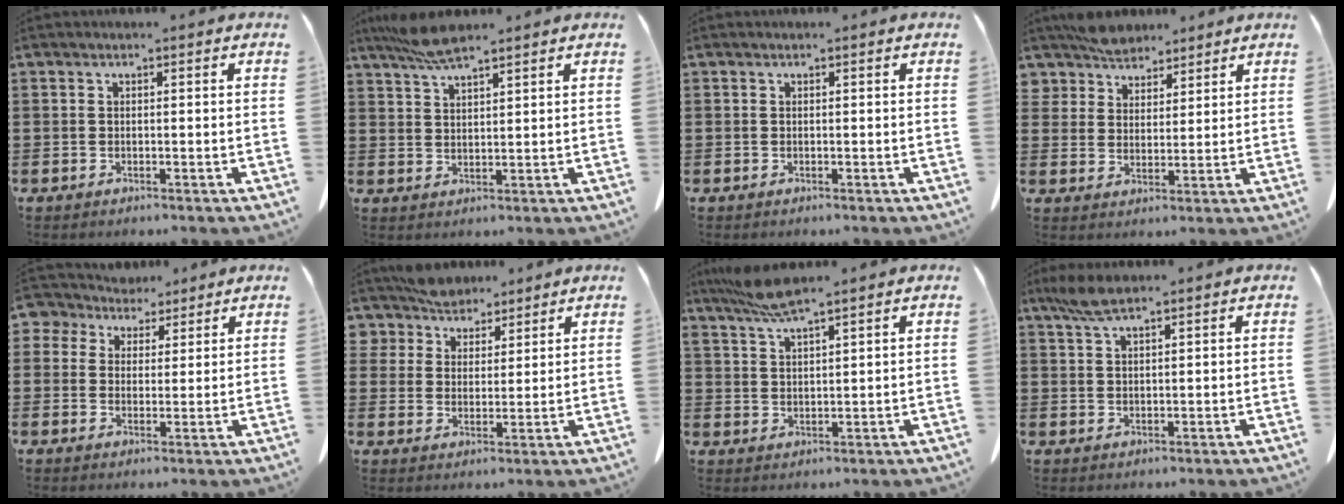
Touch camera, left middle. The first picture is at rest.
{"total": 5.4, "force": [4.3, 0.9, 3.0], "torque": [-0.071, -0.004, 0.081]}
{"total": 0.0}
{"total": 5.7, "force": [5.2, 2.4, 0.3], "torque": [-0.031, -0.012, 0.101]}
{"total": 4.6, "force": [3.4, 3.0, 0.5], "torque": [-0.035, -0.006, 0.062]}
{"total": 6.4, "force": [5.9, 2.6, 0.2], "torque": [-0.037, -0.024, 0.112]}
{"total": 5.3, "force": [4.5, 0.5, 2.8], "torque": [-0.068, -0.010, 0.083]}
{"total": 4.4, "force": [3.0, 1.0, 3.0], "torque": [-0.075, -0.001, 0.054]}